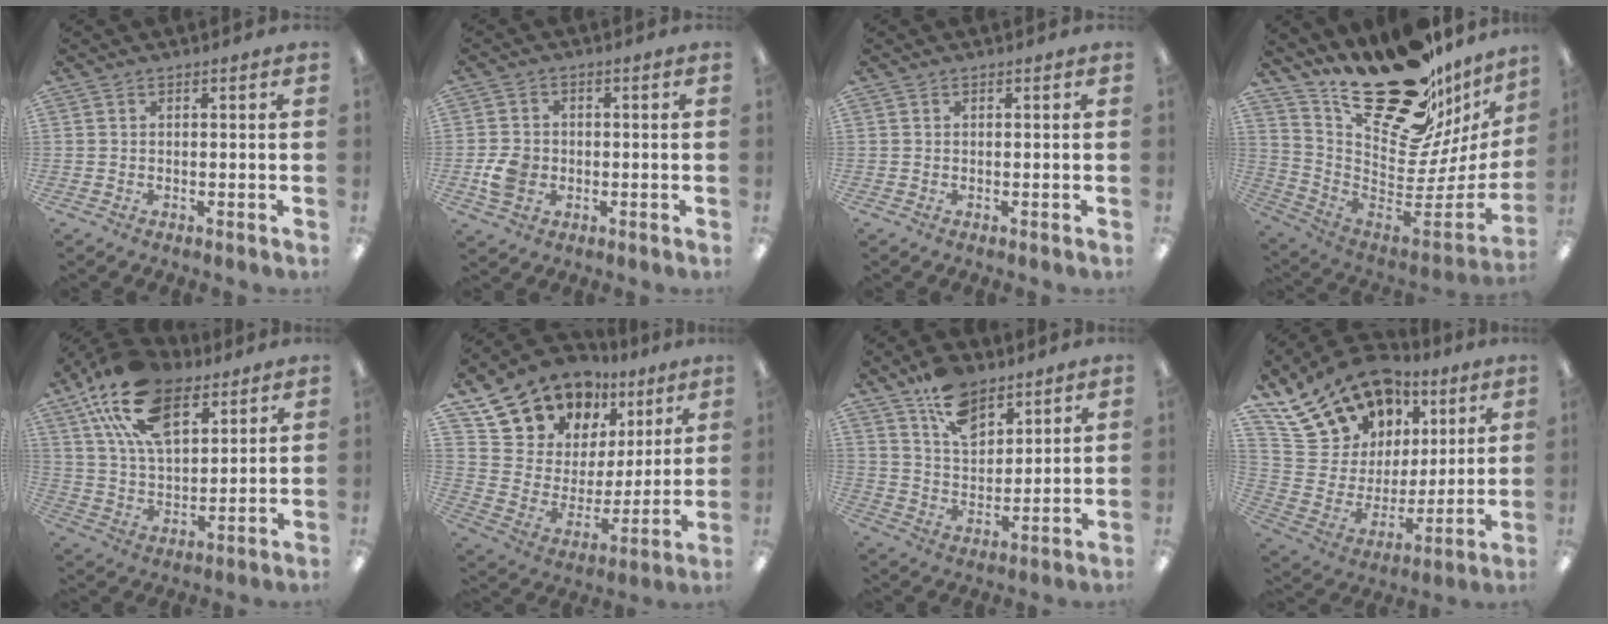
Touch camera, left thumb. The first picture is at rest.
{"total": 6.2, "force": [-1.6, 5.2, 3.0], "torque": [-0.055, 0.007, -0.027]}
{"total": 0.0}
{"total": 25.5, "force": [18.4, 11.0, 13.8], "torque": [-0.166, -0.145, 0.329]}
{"total": 19.7, "force": [11.6, 10.5, 12.0], "torque": [-0.220, -0.037, 0.211]}
{"total": 14.7, "force": [11.8, 8.7, 1.4], "torque": [-0.060, -0.095, 0.227]}
{"total": 12.1, "force": [8.5, 6.7, 5.4], "torque": [-0.092, -0.042, 0.157]}
{"total": 18.6, "force": [13.9, 11.4, 4.7], "torque": [-0.113, -0.090, 0.274]}